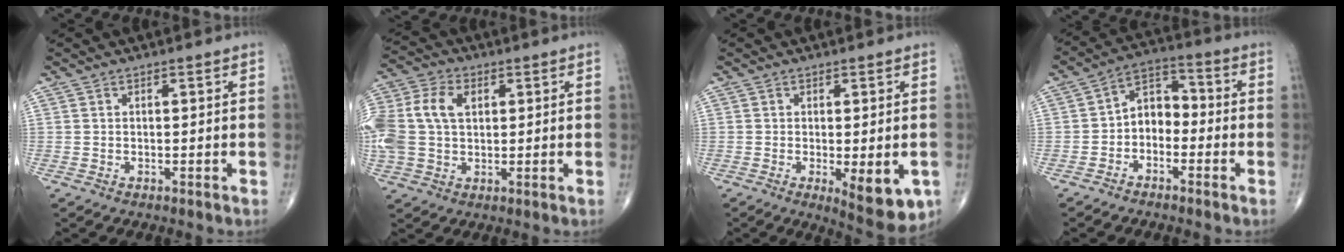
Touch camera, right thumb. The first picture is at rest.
{"total": 16.9, "force": [3.1, 12.1, 11.4], "torque": [-0.292, 0.030, 0.062]}
{"total": 9.0, "force": [-2.7, 3.1, 7.9], "torque": [-0.097, -0.016, -0.031]}
{"total": 7.0, "force": [-2.1, 5.0, 4.3], "torque": [-0.047, 0.041, -0.055]}